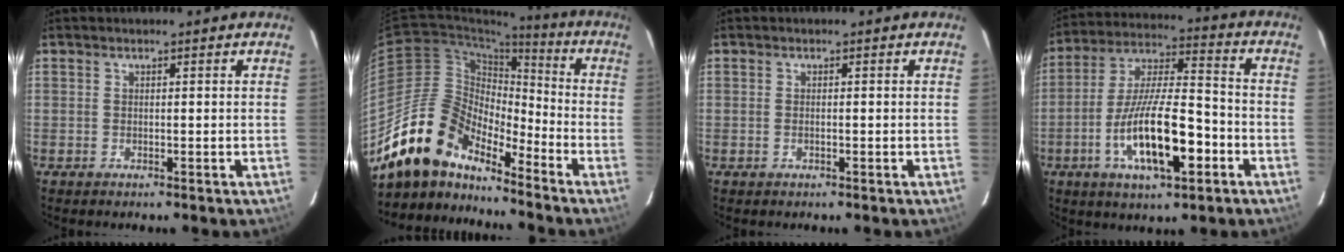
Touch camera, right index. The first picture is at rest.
{"total": 16.1, "force": [-13.9, 5.7, 5.8], "torque": [-0.106, 0.013, -0.262]}
{"total": 0.7, "force": [-0.3, 0.3, 0.5], "torque": [-0.009, -0.002, -0.006]}
{"total": 17.0, "force": [-6.3, 5.0, 15.0], "torque": [-0.286, -0.008, -0.110]}